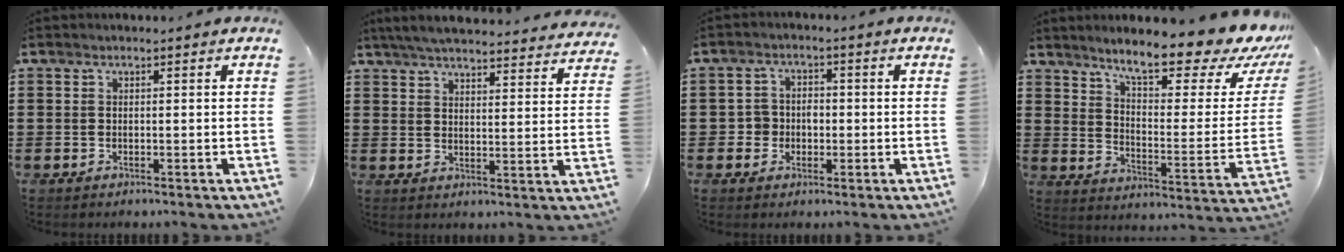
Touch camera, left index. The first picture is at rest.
{"total": 5.4, "force": [5.2, 0.0, 1.6], "torque": [-0.052, -0.028, 0.091]}
{"total": 3.0, "force": [-0.9, 2.7, 0.9], "torque": [-0.028, 0.005, -0.022]}
{"total": 11.8, "force": [9.6, 1.4, 6.7], "torque": [-0.124, -0.064, 0.157]}